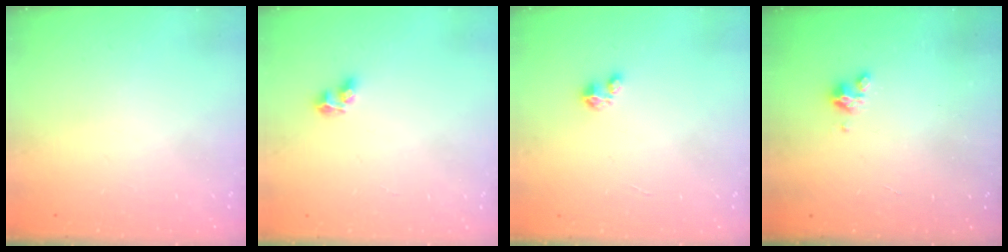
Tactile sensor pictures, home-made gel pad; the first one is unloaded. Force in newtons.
{"total": 4.8, "press": 4.8, "slide": 0.1}
{"total": 4.1, "press": 4.0, "slide": 0.4}
{"total": 2.3, "press": 2.3, "slide": 0.2}